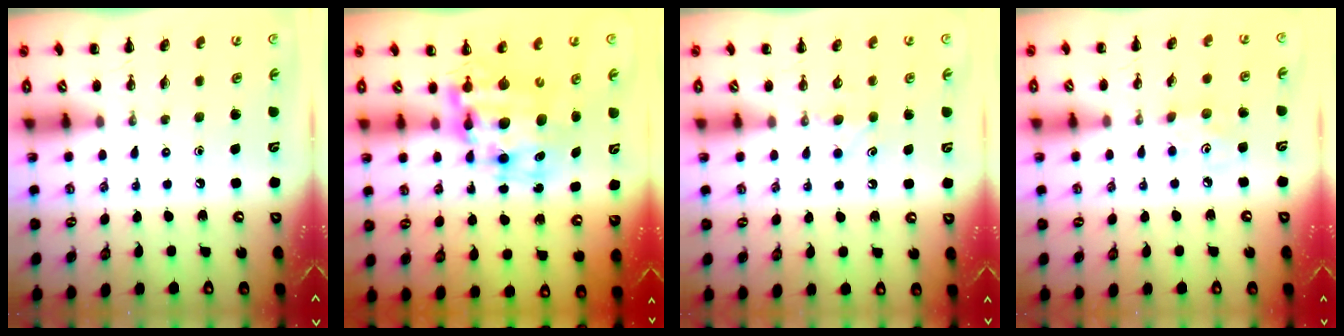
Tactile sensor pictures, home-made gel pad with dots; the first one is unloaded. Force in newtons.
{"total": 10.3, "press": 10.0, "slide": 2.8}
{"total": 4.3, "press": 4.1, "slide": 1.3}
{"total": 3.7, "press": 3.6, "slide": 0.8}